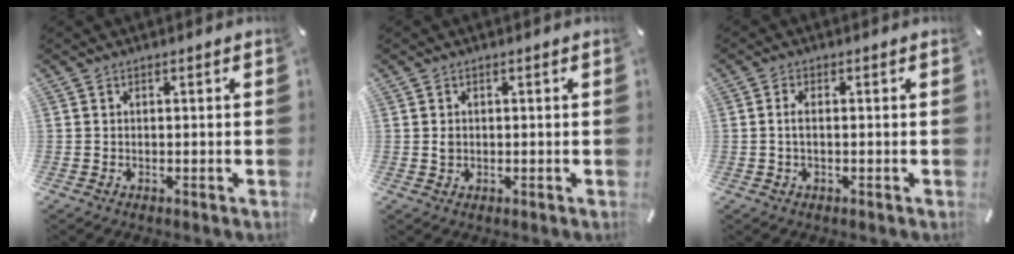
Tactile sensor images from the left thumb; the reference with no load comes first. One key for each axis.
{"total": 1.1, "fx": 0.2, "fy": 1.0, "fz": 0.4, "tx": -0.009, "ty": 0.004, "tz": 0.003}
{"total": 2.3, "fx": -0.1, "fy": 1.0, "fz": 2.1, "tx": -0.040, "ty": 0.002, "tz": -0.002}